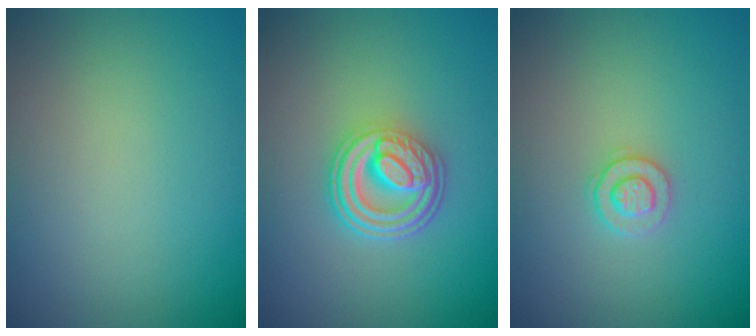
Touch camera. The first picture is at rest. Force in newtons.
{"total": 4.8, "press": 3.7, "slide": 3.1}
{"total": 1.8, "press": 1.8, "slide": 0.4}